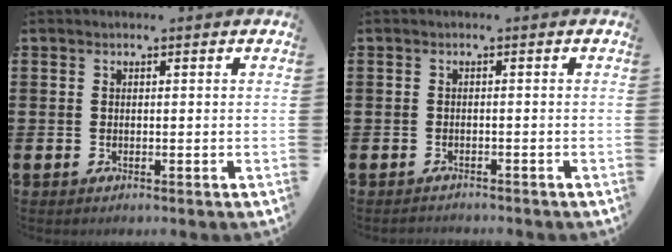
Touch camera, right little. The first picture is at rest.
{"total": 0.7, "force": [-0.7, 0.0, -0.1], "torque": [-0.001, 0.000, -0.016]}